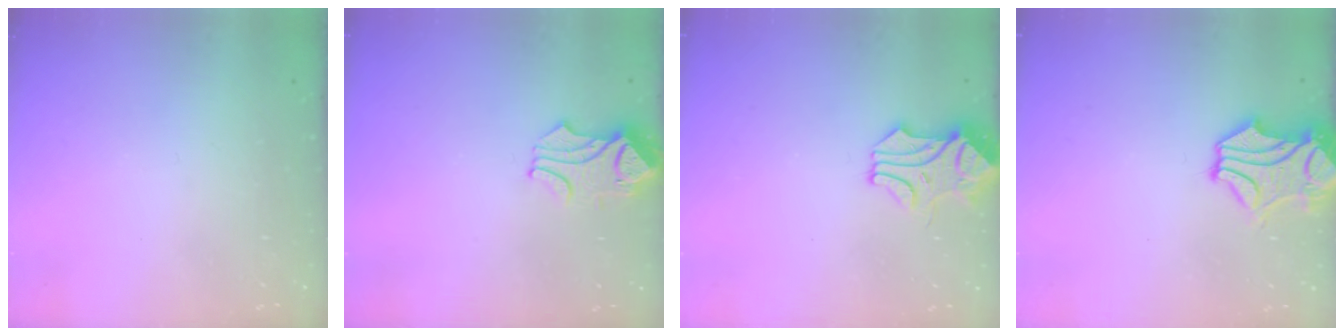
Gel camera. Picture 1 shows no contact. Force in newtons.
{"total": 1.3, "press": 1.2, "slide": 0.4}
{"total": 1.0, "press": 0.5, "slide": 0.8}
{"total": 2.4, "press": 2.1, "slide": 1.2}